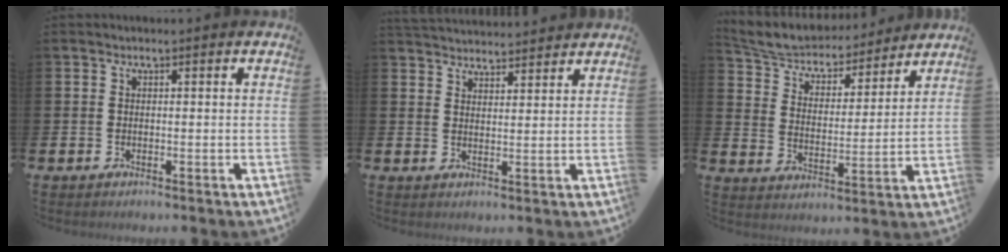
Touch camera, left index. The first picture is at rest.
{"total": 3.7, "force": [3.7, 0.4, -0.2], "torque": [-0.005, -0.023, 0.067]}
{"total": 6.7, "force": [6.4, 1.7, 1.3], "torque": [-0.065, -0.048, 0.111]}